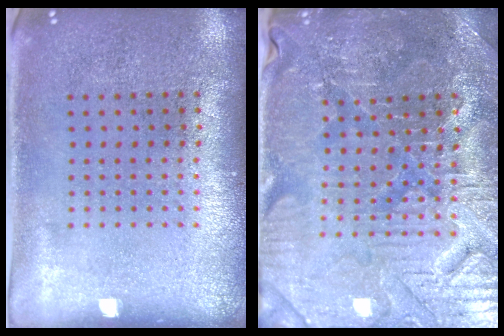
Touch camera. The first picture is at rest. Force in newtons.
{"total": 3.8, "press": 3.7, "slide": 0.5}